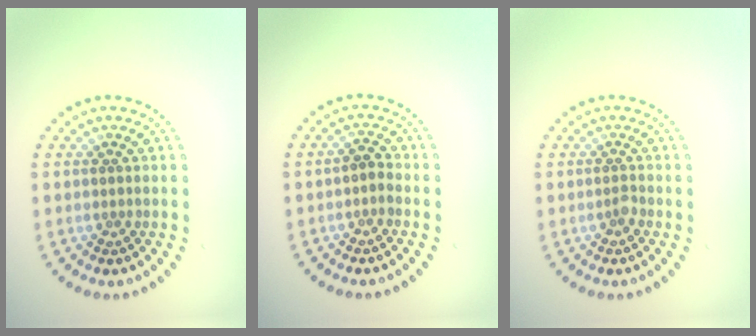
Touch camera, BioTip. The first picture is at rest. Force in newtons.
{"total": 1.3, "press": 1.1, "slide": 0.7}
{"total": 0.8, "press": 0.6, "slide": 0.6}